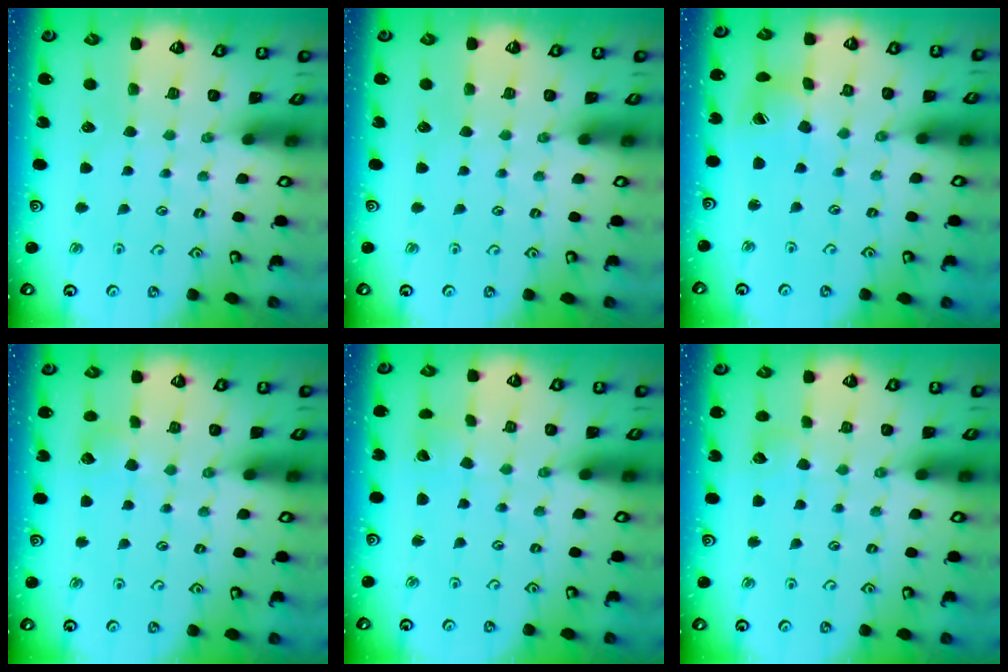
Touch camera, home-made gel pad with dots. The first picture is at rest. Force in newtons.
{"total": 0.0}
{"total": 7.5, "press": 7.5, "slide": 0.6}
{"total": 3.6, "press": 3.6, "slide": 0.4}
{"total": 1.5, "press": 1.5, "slide": 0.2}
{"total": 3.0, "press": 3.0, "slide": 0.3}